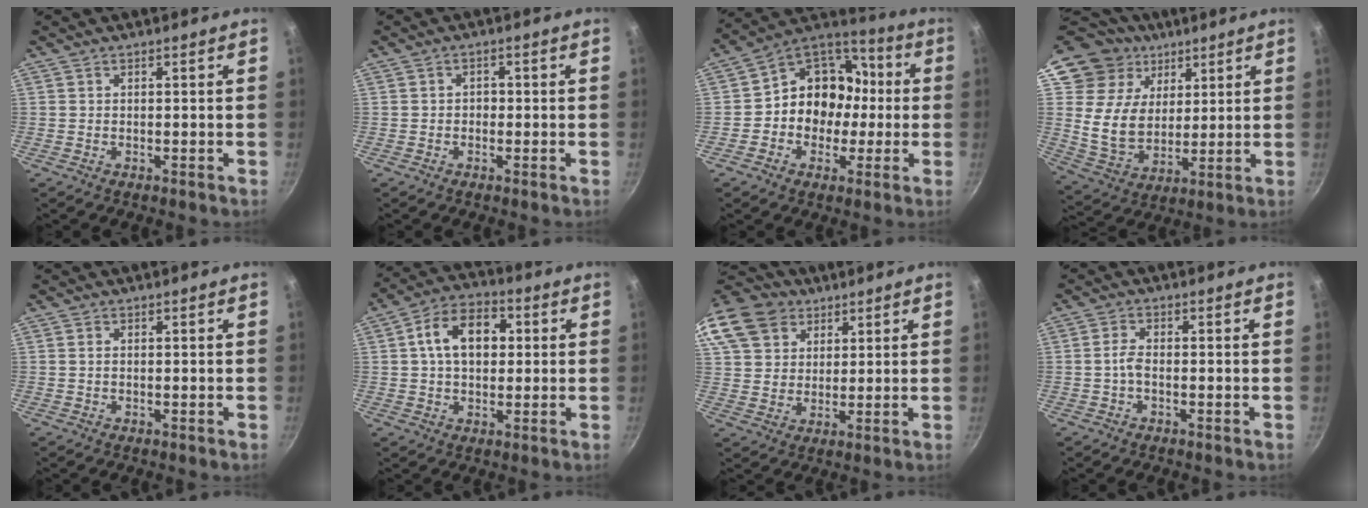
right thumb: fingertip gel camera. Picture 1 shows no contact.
{"total": 1.3, "force": [-0.4, 1.1, 0.6], "torque": [-0.006, 0.005, -0.008]}
{"total": 14.7, "force": [-1.3, 12.5, 7.6], "torque": [-0.063, 0.048, -0.036]}
{"total": 17.2, "force": [8.8, 13.1, 6.8], "torque": [-0.100, -0.028, 0.170]}
{"total": 0.8, "force": [0.1, 0.5, 0.5], "torque": [-0.010, 0.002, 0.002]}
{"total": 11.7, "force": [1.9, 7.9, 8.3], "torque": [-0.103, 0.020, 0.018]}
{"total": 18.5, "force": [10.5, 13.5, 7.1], "torque": [-0.161, 0.012, 0.198]}
{"total": 2.4, "force": [-0.6, 1.2, 2.0], "torque": [-0.045, 0.011, -0.017]}